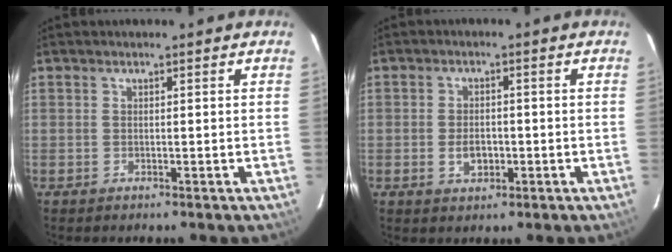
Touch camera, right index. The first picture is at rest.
{"total": 3.9, "force": [-1.0, 2.6, 2.8], "torque": [-0.051, 0.002, -0.014]}